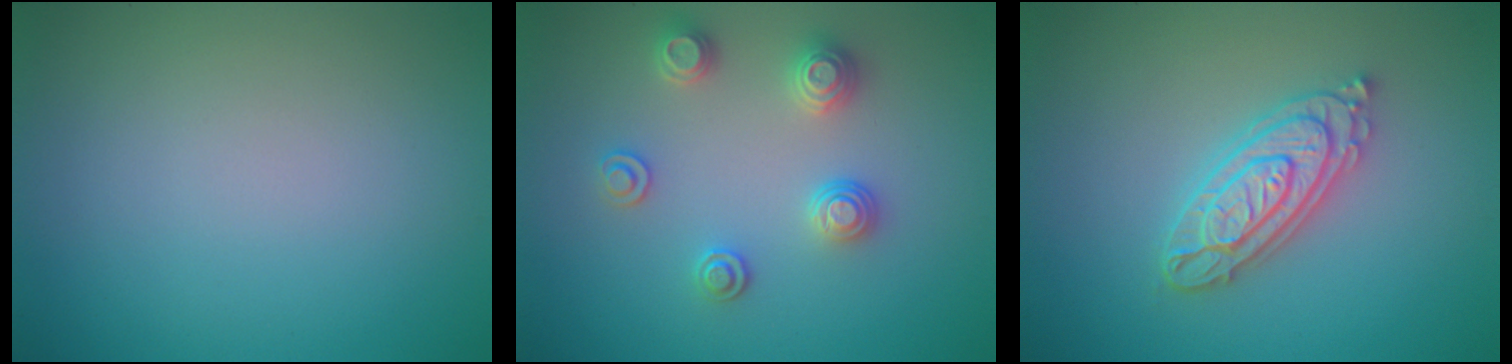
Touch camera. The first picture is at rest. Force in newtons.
{"total": 2.9, "press": 2.9, "slide": 0.2}
{"total": 4.3, "press": 4.2, "slide": 0.6}